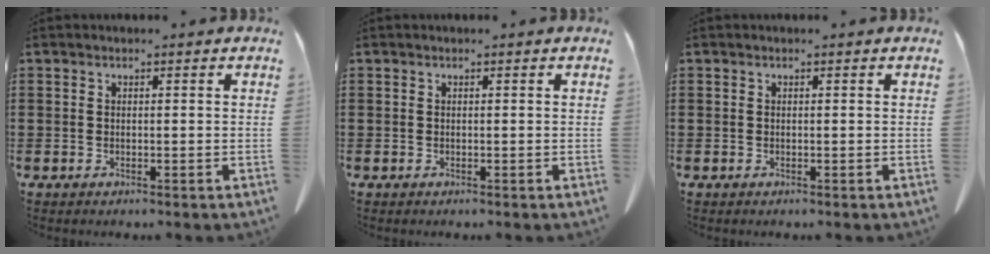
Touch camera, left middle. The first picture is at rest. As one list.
[{"total": 0.0}, {"total": 0.0}]